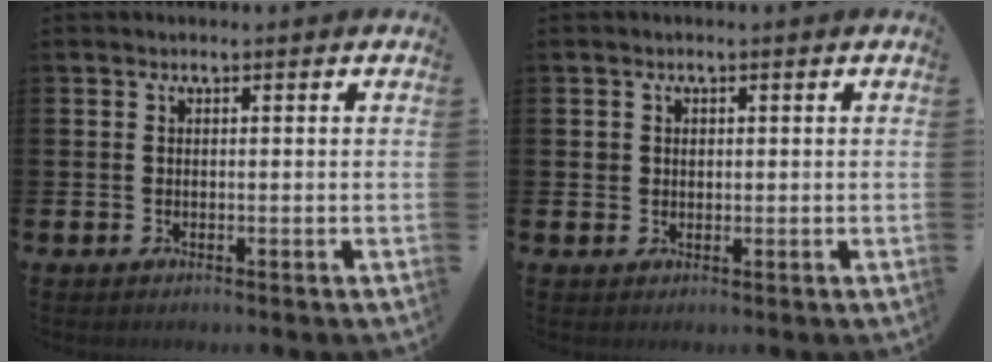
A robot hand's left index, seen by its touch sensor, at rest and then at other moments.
{"total": 1.2, "force": [0.5, 1.0, 0.2], "torque": [0.004, 0.003, 0.007]}